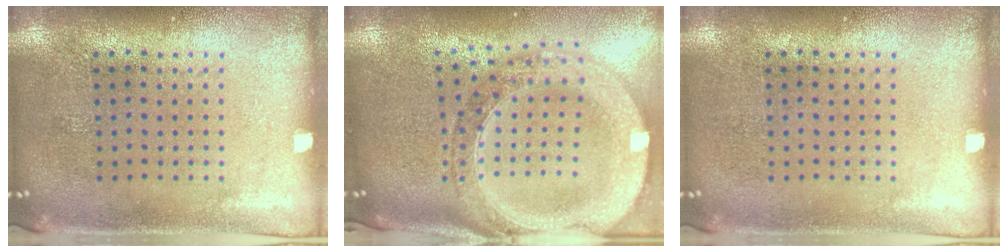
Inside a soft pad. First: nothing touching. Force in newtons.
{"total": 2.8, "press": 2.4, "slide": 1.4}
{"total": 0.0}